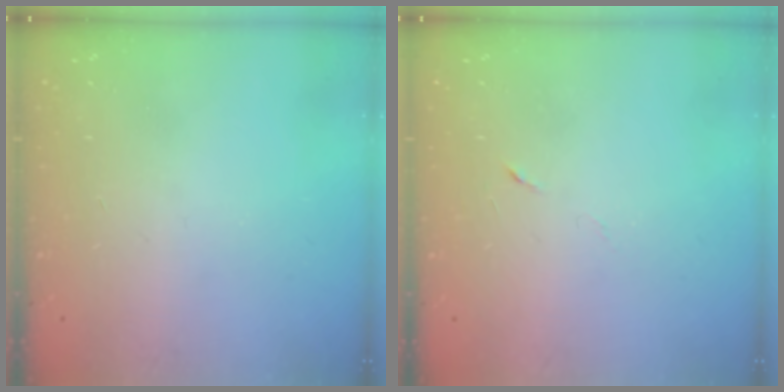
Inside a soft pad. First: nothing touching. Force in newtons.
{"total": 2.9, "press": 2.7, "slide": 1.0}